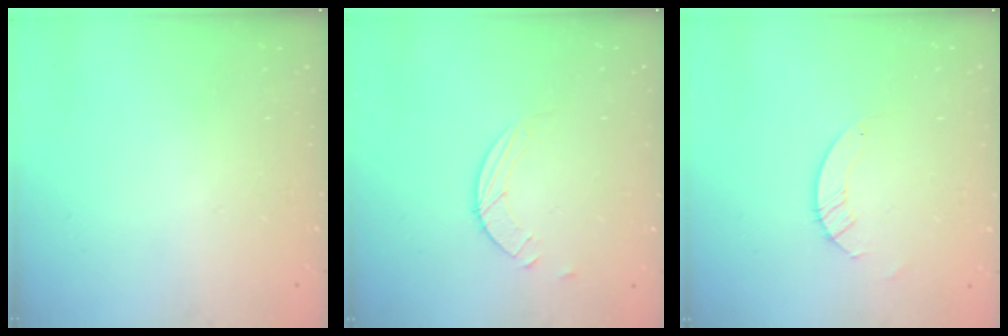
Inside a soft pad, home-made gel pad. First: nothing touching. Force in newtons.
{"total": 2.5, "press": 2.4, "slide": 0.2}
{"total": 2.9, "press": 2.9, "slide": 0.3}